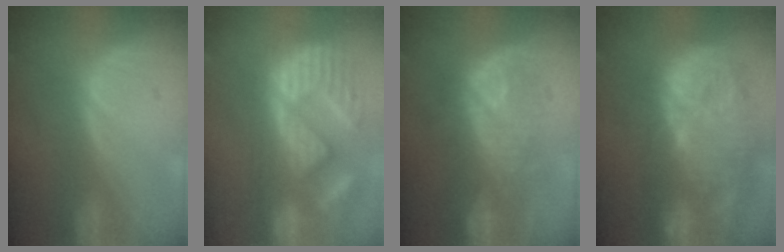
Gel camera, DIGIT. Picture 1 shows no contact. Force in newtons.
{"total": 13.7, "press": 12.2, "slide": 6.2}
{"total": 9.4, "press": 9.4, "slide": 1.2}
{"total": 14.4, "press": 12.6, "slide": 7.0}